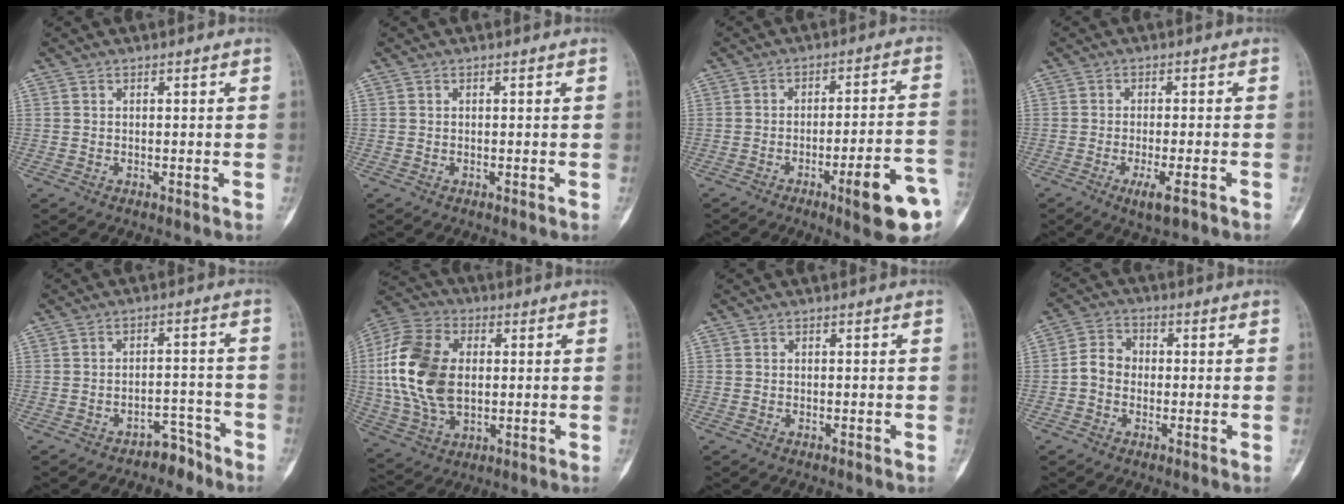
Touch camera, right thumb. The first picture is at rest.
{"total": 0.0}
{"total": 13.4, "force": [-6.0, 2.1, 11.8], "torque": [-0.147, 0.027, -0.077]}
{"total": 5.0, "force": [-2.7, 1.1, 4.0], "torque": [-0.068, 0.000, -0.041]}
{"total": 4.6, "force": [-3.9, 2.3, 0.8], "torque": [0.010, 0.054, -0.055]}
{"total": 18.0, "force": [1.5, 11.9, 13.4], "torque": [-0.275, 0.008, 0.029]}
{"total": 0.0}
{"total": 5.1, "force": [-0.9, 4.2, 2.7], "torque": [-0.031, 0.019, -0.027]}